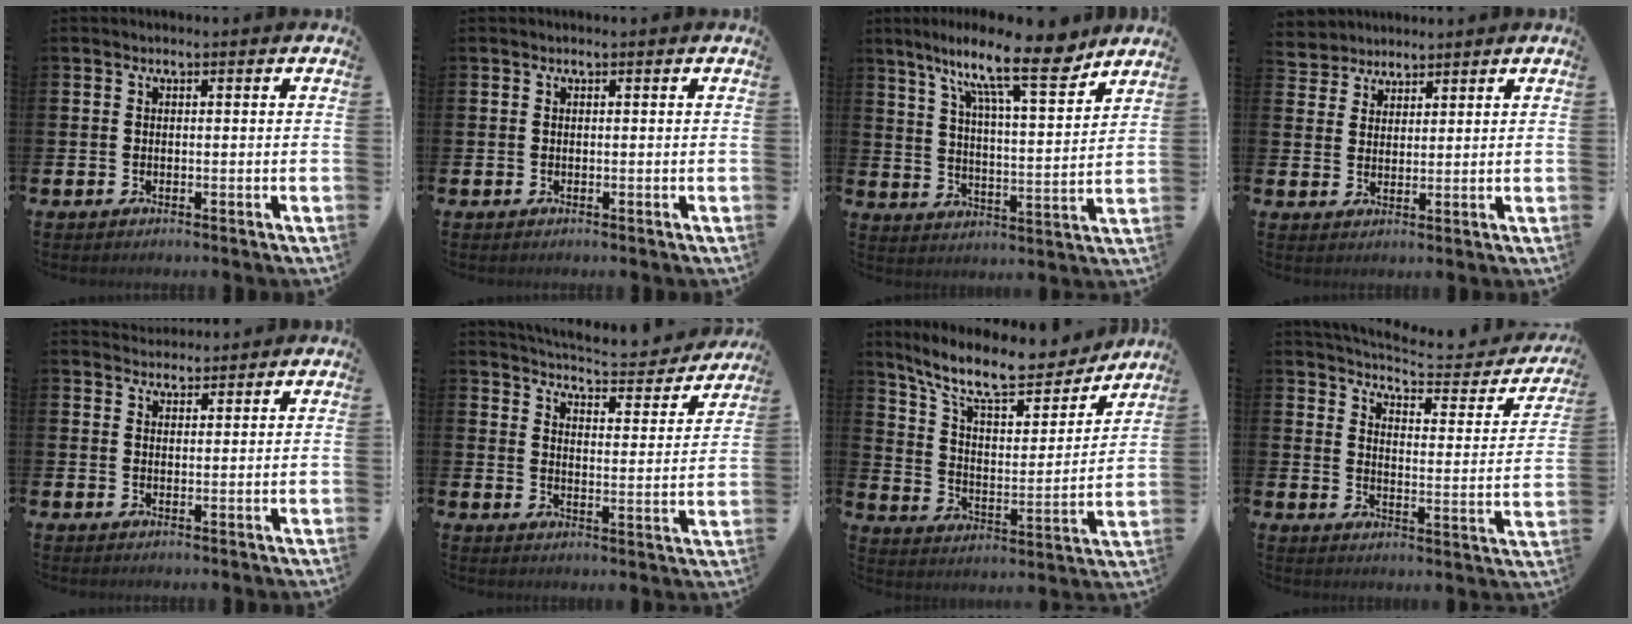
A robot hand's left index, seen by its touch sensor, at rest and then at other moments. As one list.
[{"total": 0.0}, {"total": 13.7, "force": [10.4, 2.5, 8.6], "torque": [-0.163, -0.053, 0.173]}, {"total": 3.8, "force": [3.6, 1.1, -0.8], "torque": [-0.007, -0.013, 0.068]}, {"total": 2.7, "force": [2.5, 0.8, 0.0], "torque": [-0.005, -0.010, 0.048]}, {"total": 5.3, "force": [5.2, 0.5, 0.9], "torque": [-0.029, -0.045, 0.086]}, {"total": 12.3, "force": [10.6, 3.2, 5.4], "torque": [-0.137, -0.062, 0.184]}, {"total": 5.6, "force": [5.2, 1.1, 1.8], "torque": [-0.049, -0.045, 0.082]}]